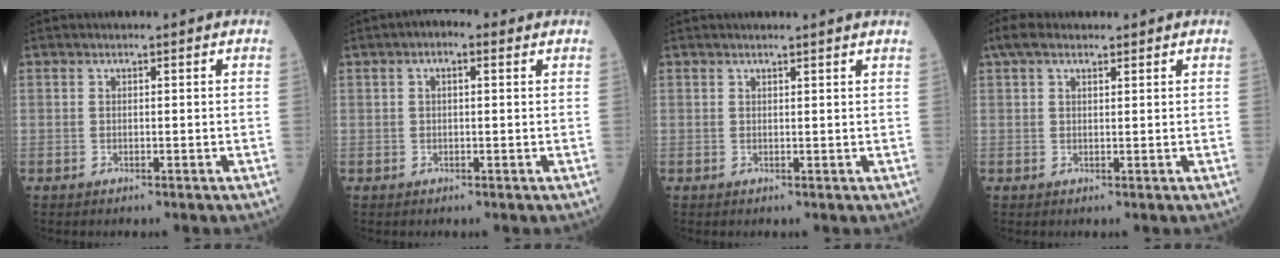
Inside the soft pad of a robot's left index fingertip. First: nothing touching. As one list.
[{"total": 2.9, "force": [1.2, 1.2, 2.3], "torque": [-0.042, 0.016, 0.017]}, {"total": 2.5, "force": [2.3, -0.5, 0.8], "torque": [-0.016, -0.001, 0.027]}, {"total": 4.4, "force": [3.3, 1.7, 2.5], "torque": [-0.056, 0.034, 0.063]}]